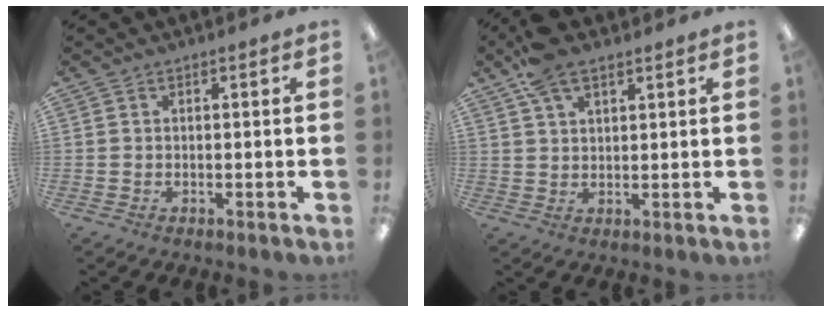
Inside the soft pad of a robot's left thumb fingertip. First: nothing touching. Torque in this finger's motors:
{"motor_torque": [0.70, 1.36, 0.56, -0.68, 0.01]}